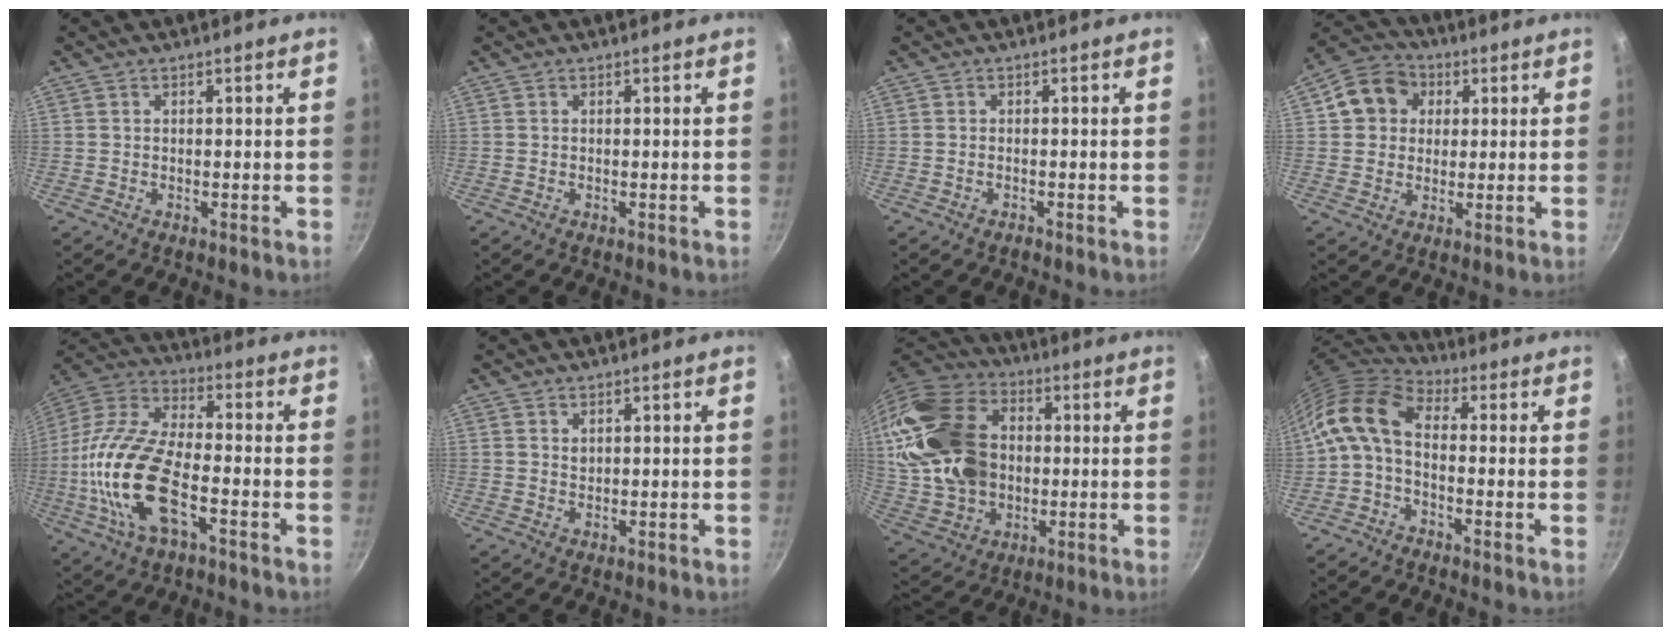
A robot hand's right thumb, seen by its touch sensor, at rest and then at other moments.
{"total": 0.0}
{"total": 0.6, "force": [-0.5, 0.2, 0.2], "torque": [-0.006, 0.005, -0.009]}
{"total": 9.8, "force": [2.2, 8.6, 4.2], "torque": [-0.048, 0.008, 0.026]}
{"total": 20.3, "force": [-5.3, 9.2, 17.2], "torque": [-0.371, 0.023, -0.099]}
{"total": 1.0, "force": [0.5, 0.6, 0.6], "torque": [-0.002, -0.004, 0.010]}
{"total": 30.9, "force": [3.1, 22.7, 20.7], "torque": [-0.471, 0.042, 0.064]}
{"total": 11.2, "force": [-0.5, 6.5, 9.1], "torque": [-0.177, 0.037, -0.030]}